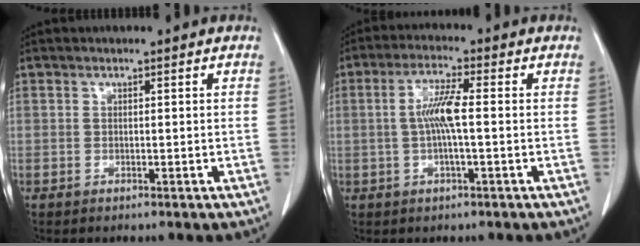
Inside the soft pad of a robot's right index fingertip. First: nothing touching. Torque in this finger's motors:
{"motor_torque": [1.15, -0.15, 0.54, 0.07]}